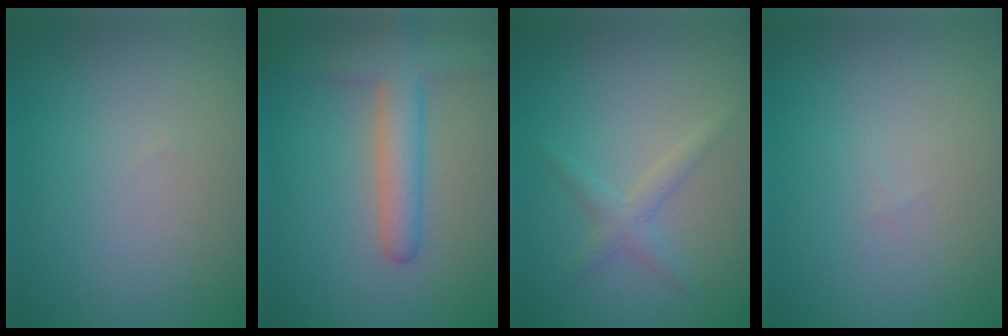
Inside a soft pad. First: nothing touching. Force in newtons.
{"total": 4.8, "press": 4.8, "slide": 0.4}
{"total": 1.7, "press": 1.7, "slide": 0.0}
{"total": 0.0}